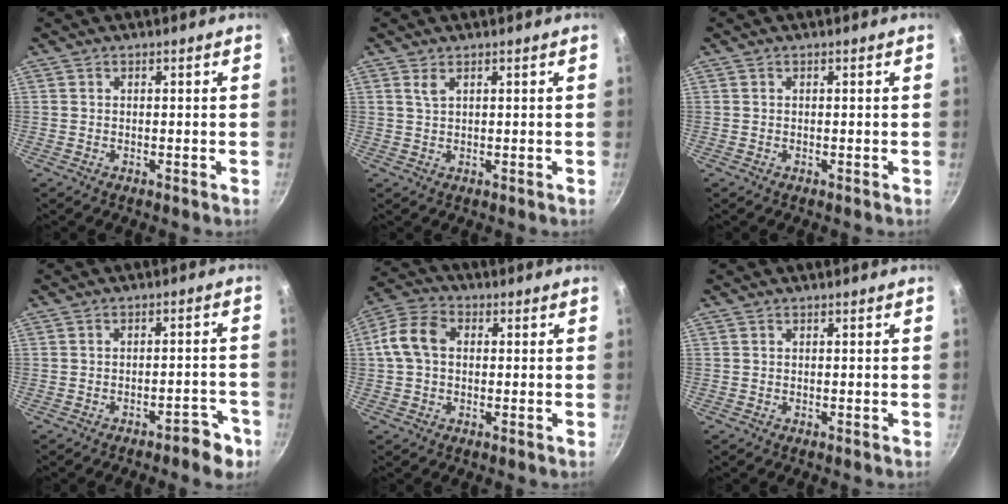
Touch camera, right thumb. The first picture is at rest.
{"total": 1.5, "force": [0.9, 0.6, 1.1], "torque": [-0.025, 0.000, 0.024]}
{"total": 0.0}
{"total": 5.1, "force": [-3.5, 1.8, 3.2], "torque": [-0.033, 0.036, -0.043]}
{"total": 8.4, "force": [0.8, 6.0, 5.8], "torque": [-0.117, 0.027, 0.009]}
{"total": 0.0}